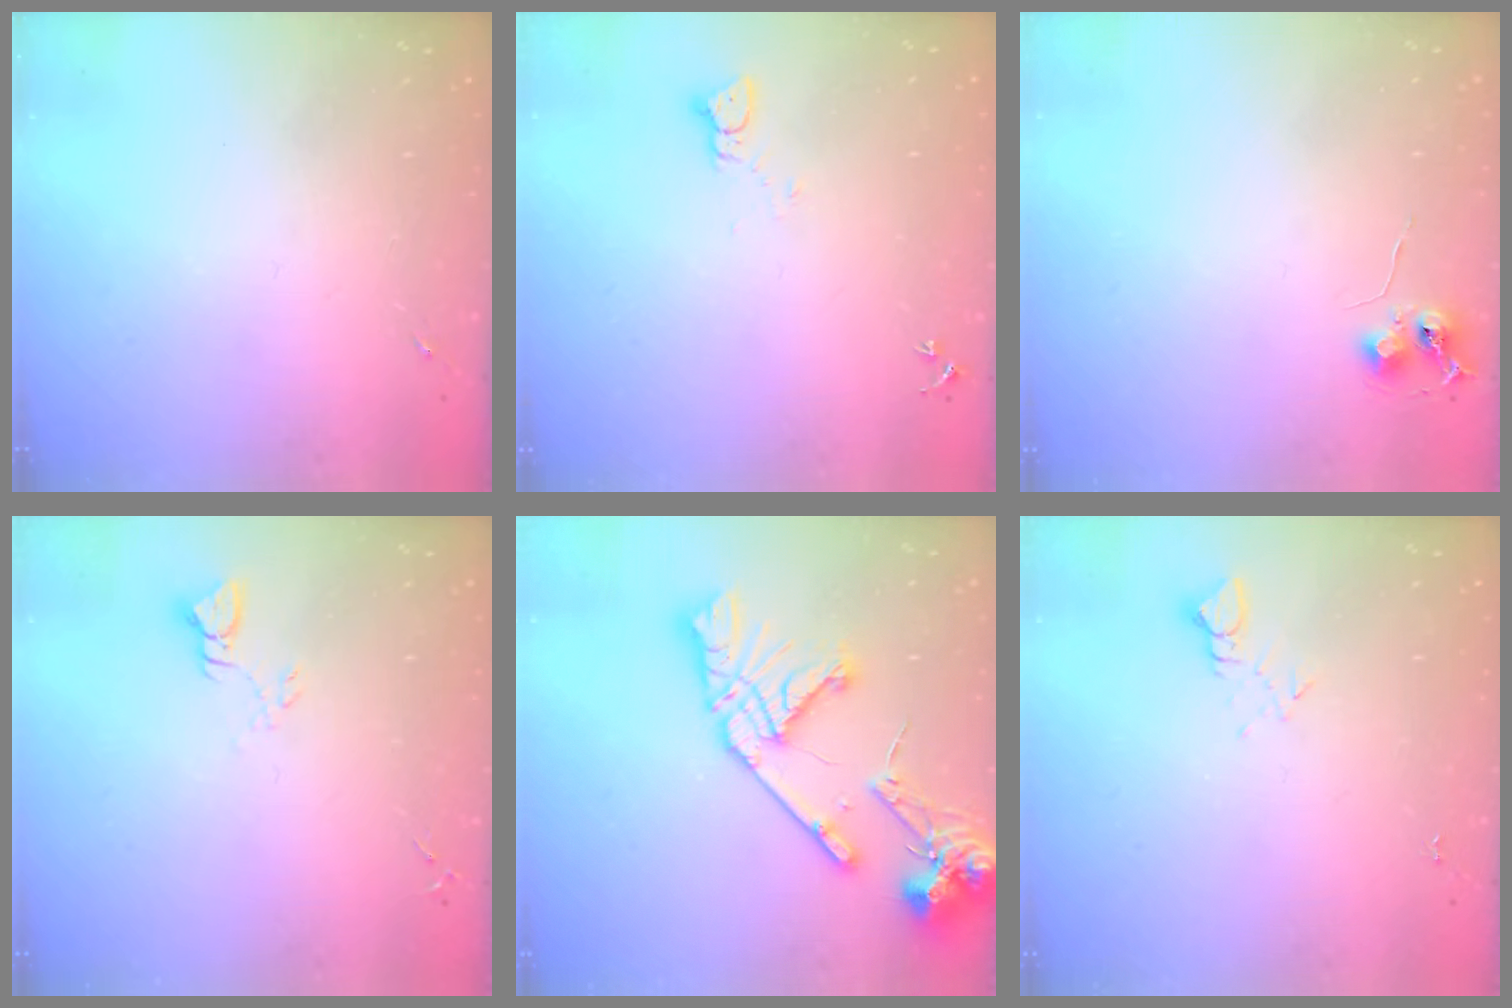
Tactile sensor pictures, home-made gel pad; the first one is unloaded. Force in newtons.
{"total": 2.2, "press": 2.2, "slide": 0.2}
{"total": 6.4, "press": 6.3, "slide": 0.7}
{"total": 2.8, "press": 2.8, "slide": 0.2}
{"total": 20.9, "press": 20.7, "slide": 2.5}
{"total": 4.2, "press": 4.2, "slide": 0.4}